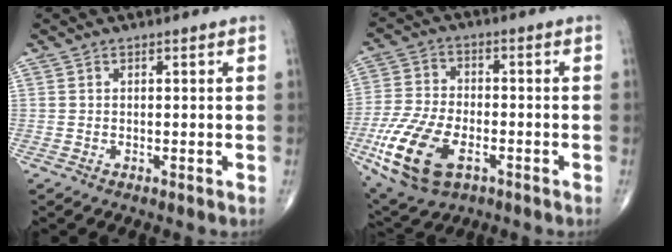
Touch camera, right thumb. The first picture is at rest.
{"total": 16.0, "force": [-6.1, 8.6, 12.0], "torque": [-0.250, 0.004, -0.108]}